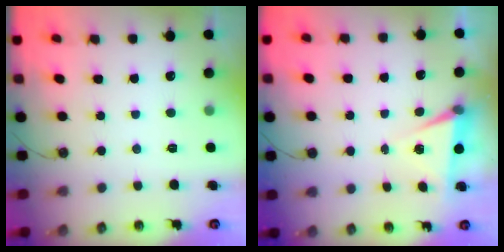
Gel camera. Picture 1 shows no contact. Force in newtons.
{"total": 5.6, "press": 3.2, "slide": 4.6}